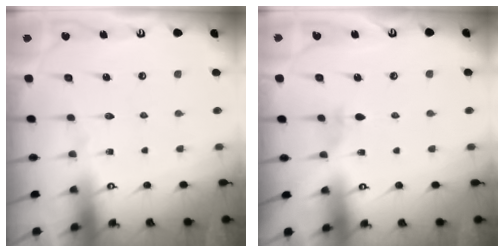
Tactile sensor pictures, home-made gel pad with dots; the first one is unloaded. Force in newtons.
{"total": 2.7, "press": 2.6, "slide": 0.7}